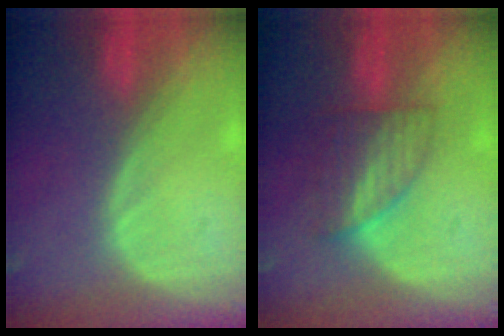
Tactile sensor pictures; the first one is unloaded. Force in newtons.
{"total": 6.0, "press": 5.6, "slide": 2.2}